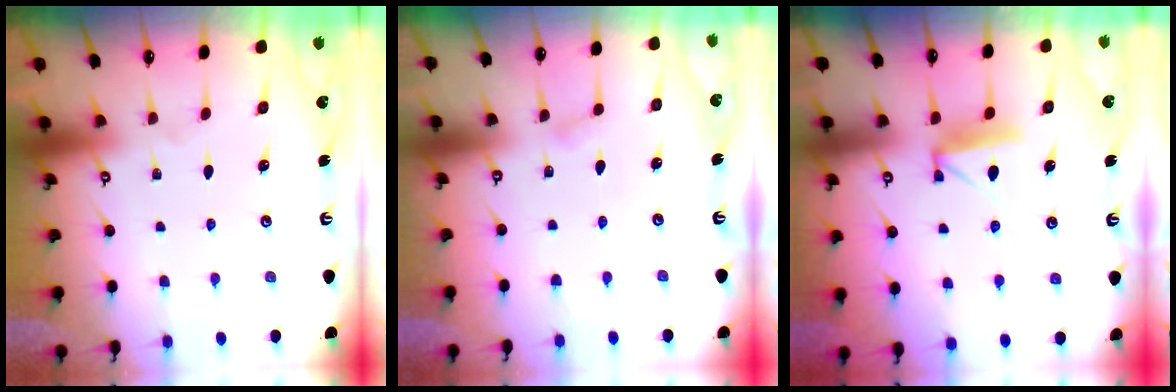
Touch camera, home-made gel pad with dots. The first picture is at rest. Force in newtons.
{"total": 2.8, "press": 2.8, "slide": 0.2}
{"total": 8.0, "press": 8.0, "slide": 0.6}